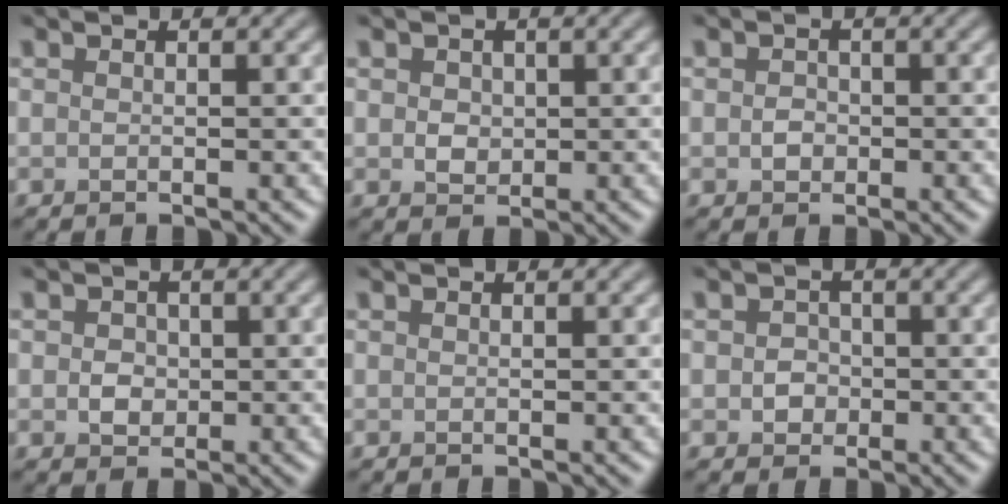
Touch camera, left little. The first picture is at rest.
{"total": 1.5, "force": [0.3, 1.3, 0.8], "torque": [-0.014, -0.003, 0.004]}
{"total": 1.2, "force": [-0.2, 1.0, 0.6], "torque": [-0.010, -0.003, -0.006]}
{"total": 1.7, "force": [0.0, 1.5, 0.8], "torque": [-0.012, -0.003, -0.002]}
{"total": 0.0}
{"total": 1.6, "force": [-0.2, 1.5, 0.6], "torque": [-0.007, -0.002, -0.007]}